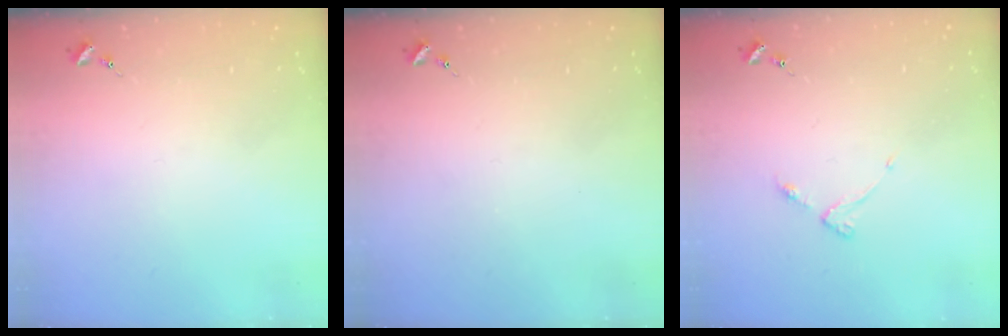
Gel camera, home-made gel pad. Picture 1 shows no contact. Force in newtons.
{"total": 0.0}
{"total": 4.0, "press": 3.9, "slide": 0.5}